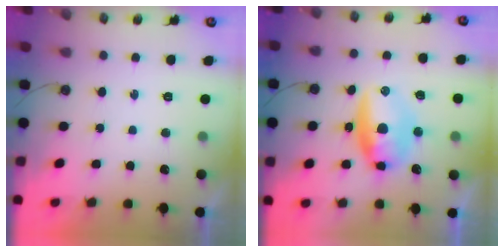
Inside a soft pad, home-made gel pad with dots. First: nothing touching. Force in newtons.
{"total": 19.1, "press": 13.3, "slide": 13.8}